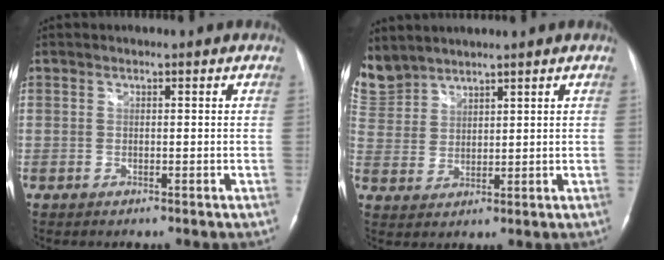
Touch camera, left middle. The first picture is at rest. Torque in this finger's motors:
{"motor_torque": [0.31, -0.35, 0.03, 0.01]}